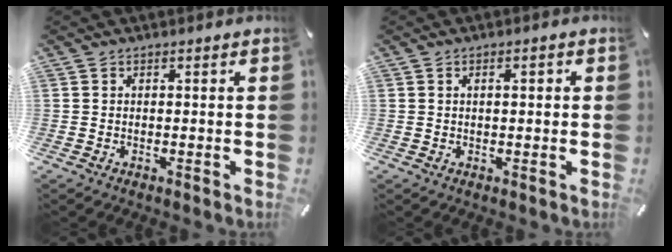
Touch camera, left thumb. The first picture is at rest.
{"total": 2.0, "force": [0.3, 0.9, 1.8], "torque": [-0.026, 0.005, 0.001]}